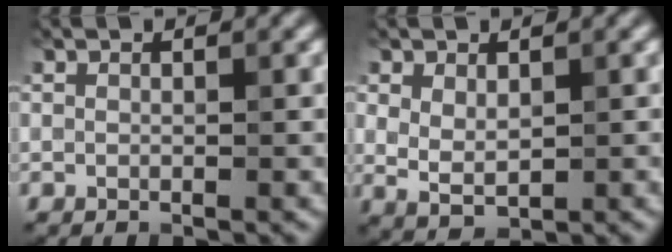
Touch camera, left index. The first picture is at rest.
{"total": 2.3, "force": [0.6, 1.4, 1.8], "torque": [-0.036, -0.003, 0.017]}